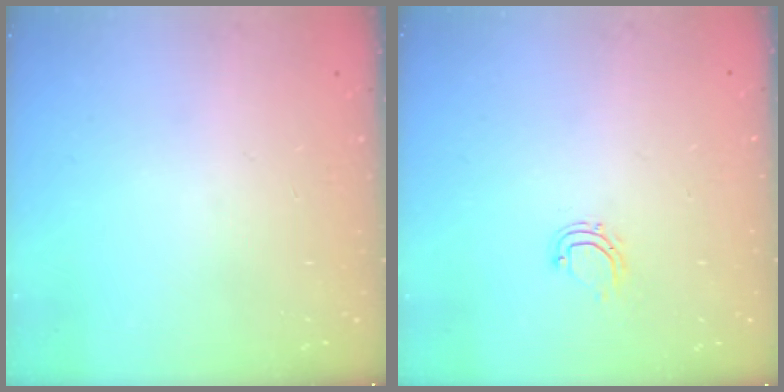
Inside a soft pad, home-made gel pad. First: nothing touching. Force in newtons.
{"total": 4.7, "press": 4.6, "slide": 0.6}